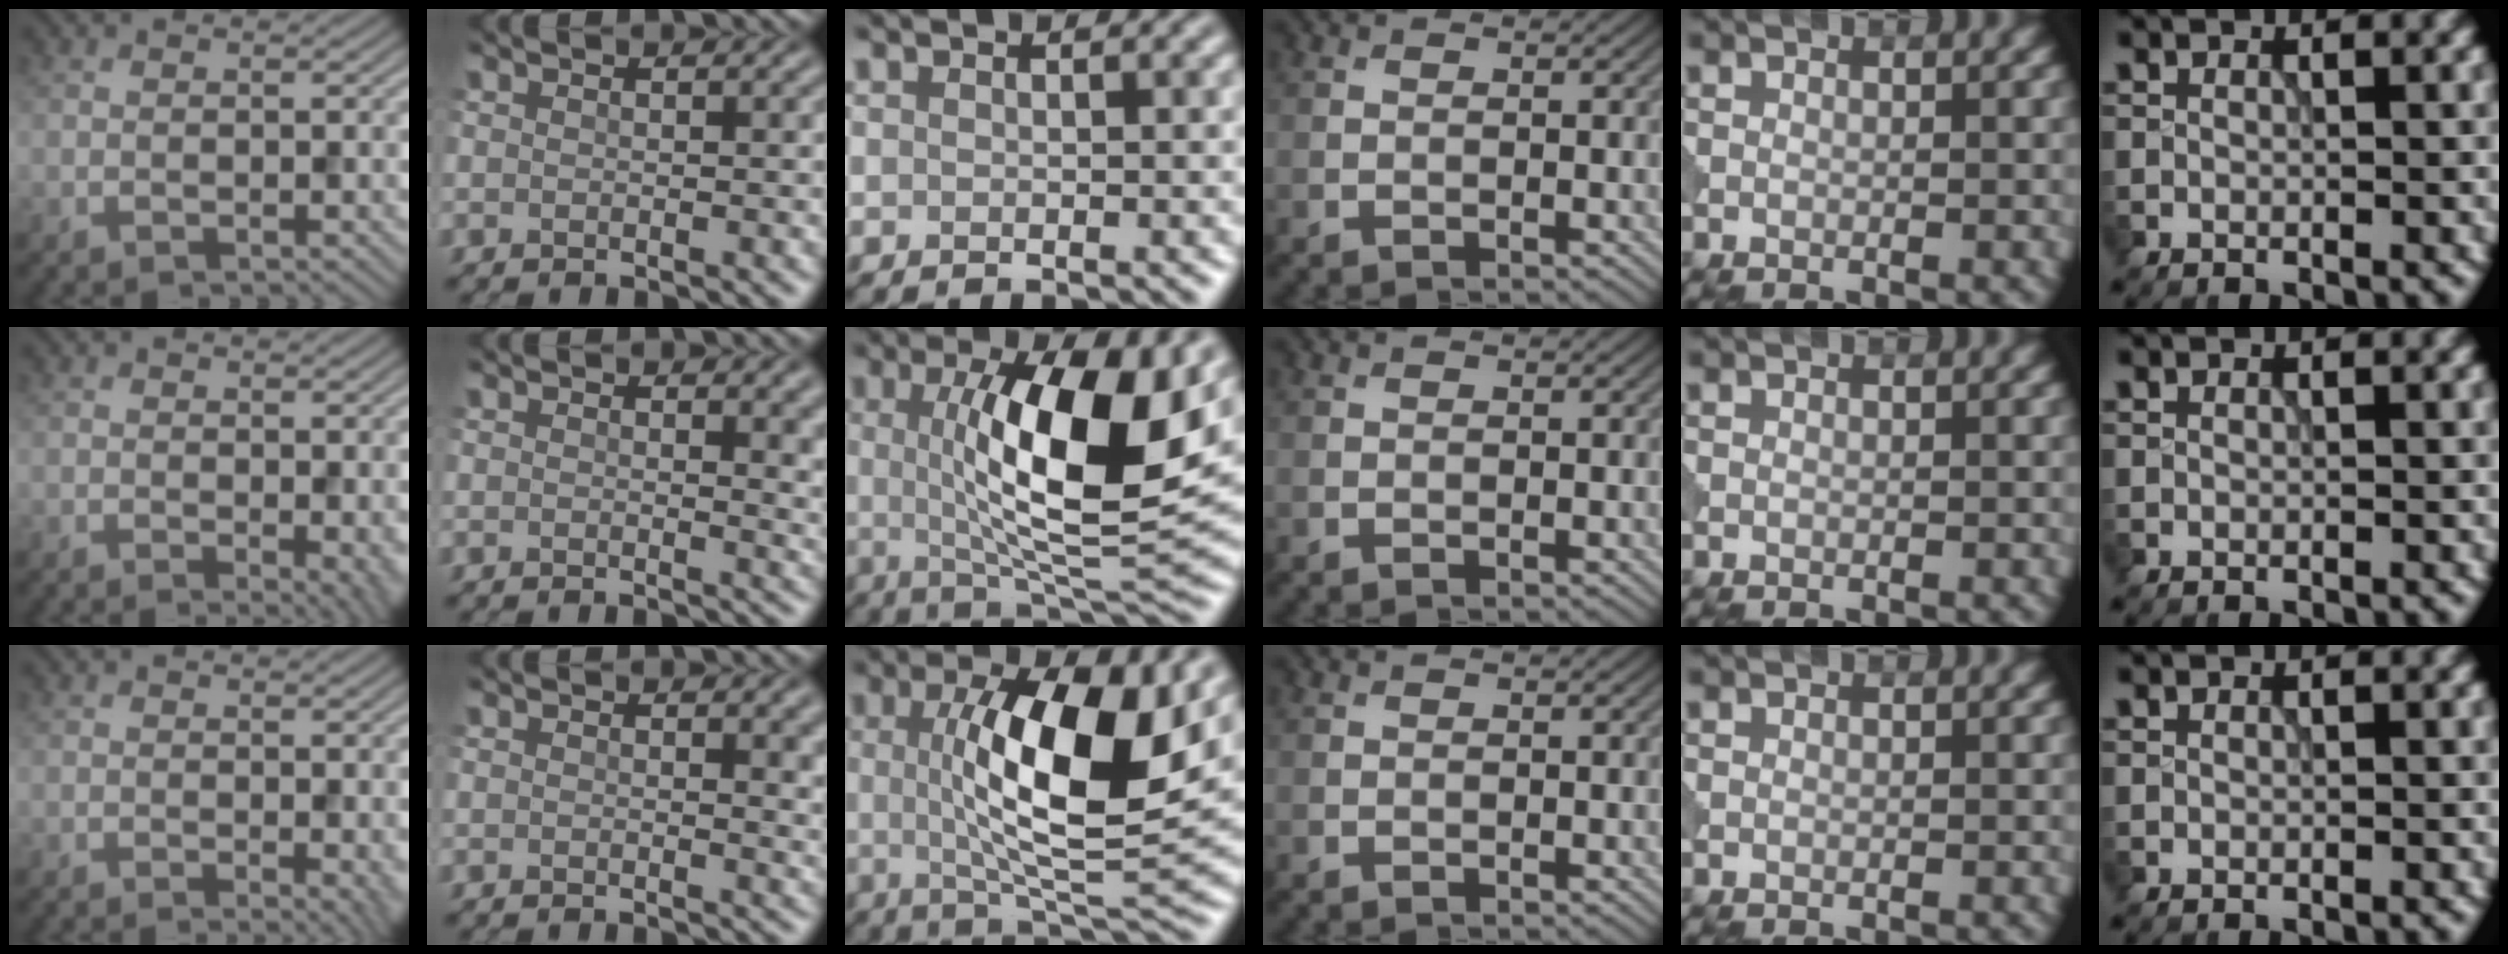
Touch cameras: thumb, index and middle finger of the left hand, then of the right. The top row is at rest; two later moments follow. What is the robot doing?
{"motion": "pour", "object": "beaker"}